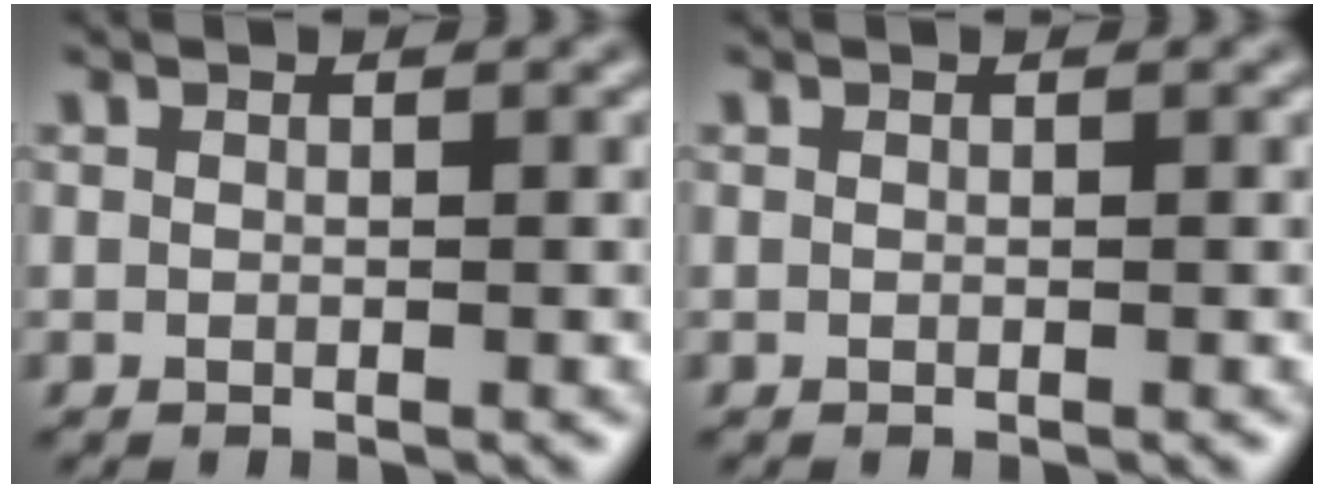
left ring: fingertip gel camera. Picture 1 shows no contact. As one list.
[{"total": 0.0}]